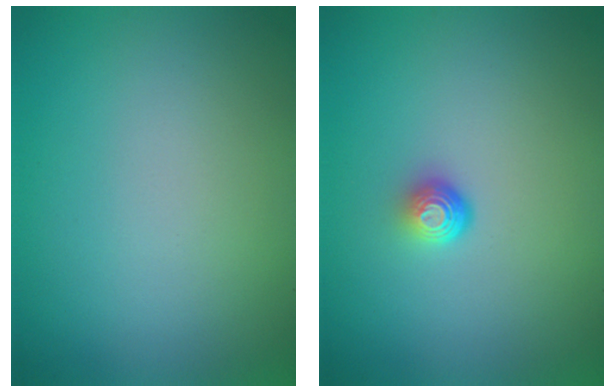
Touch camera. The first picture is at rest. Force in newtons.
{"total": 1.7, "press": 1.1, "slide": 1.3}